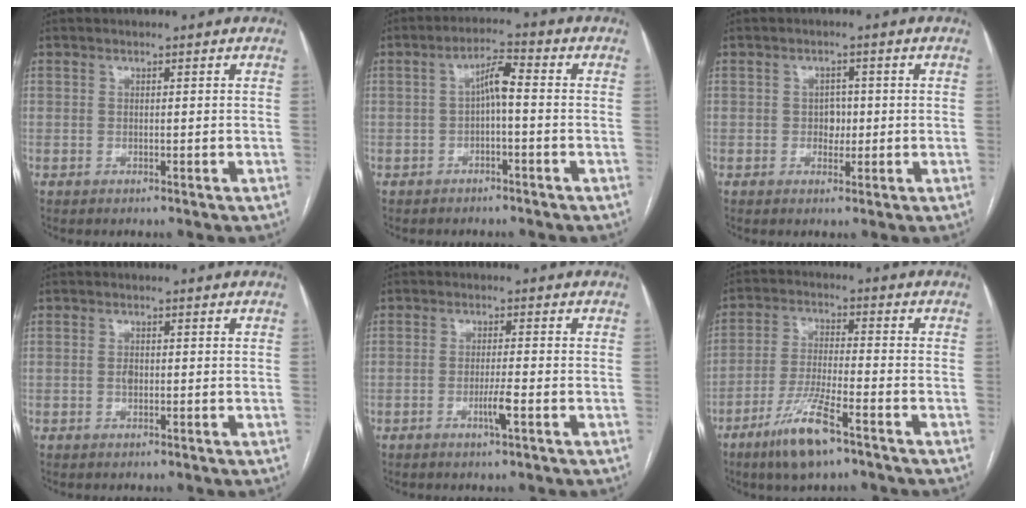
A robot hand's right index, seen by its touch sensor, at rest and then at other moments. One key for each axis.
{"total": 4.2, "fx": -0.3, "fy": 0.8, "fz": 4.1, "tx": -0.071, "ty": 0.019, "tz": -0.004}
{"total": 2.4, "fx": -0.1, "fy": 1.8, "fz": 1.6, "tx": -0.017, "ty": 0.005, "tz": -0.001}
{"total": 1.1, "fx": -0.2, "fy": 0.6, "fz": 0.9, "tx": -0.017, "ty": 0.002, "tz": -0.004}
{"total": 3.1, "fx": -1.4, "fy": -0.3, "fz": 2.7, "tx": -0.054, "ty": -0.005, "tz": -0.026}
{"total": 9.6, "fx": -6.1, "fy": 1.2, "fz": 7.4, "tx": -0.149, "ty": -0.019, "tz": -0.112}